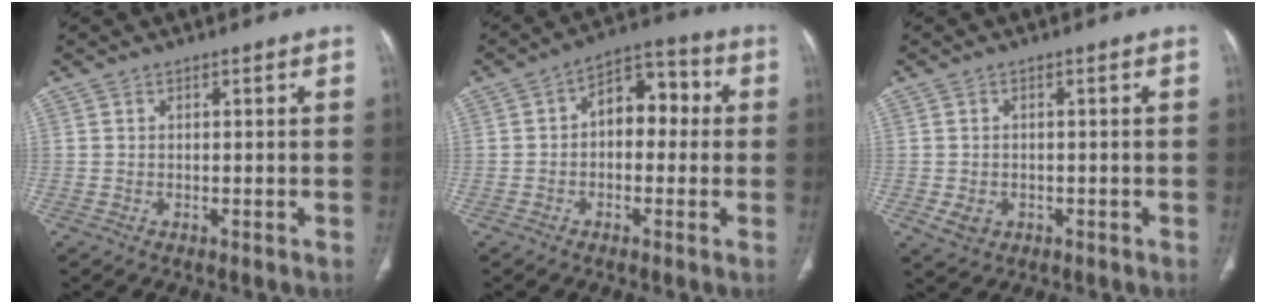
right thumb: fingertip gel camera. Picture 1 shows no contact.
{"total": 9.0, "force": [0.2, 5.9, 6.8], "torque": [-0.065, 0.035, -0.010]}
{"total": 3.0, "force": [-0.9, 2.5, 1.6], "torque": [-0.025, 0.001, -0.005]}